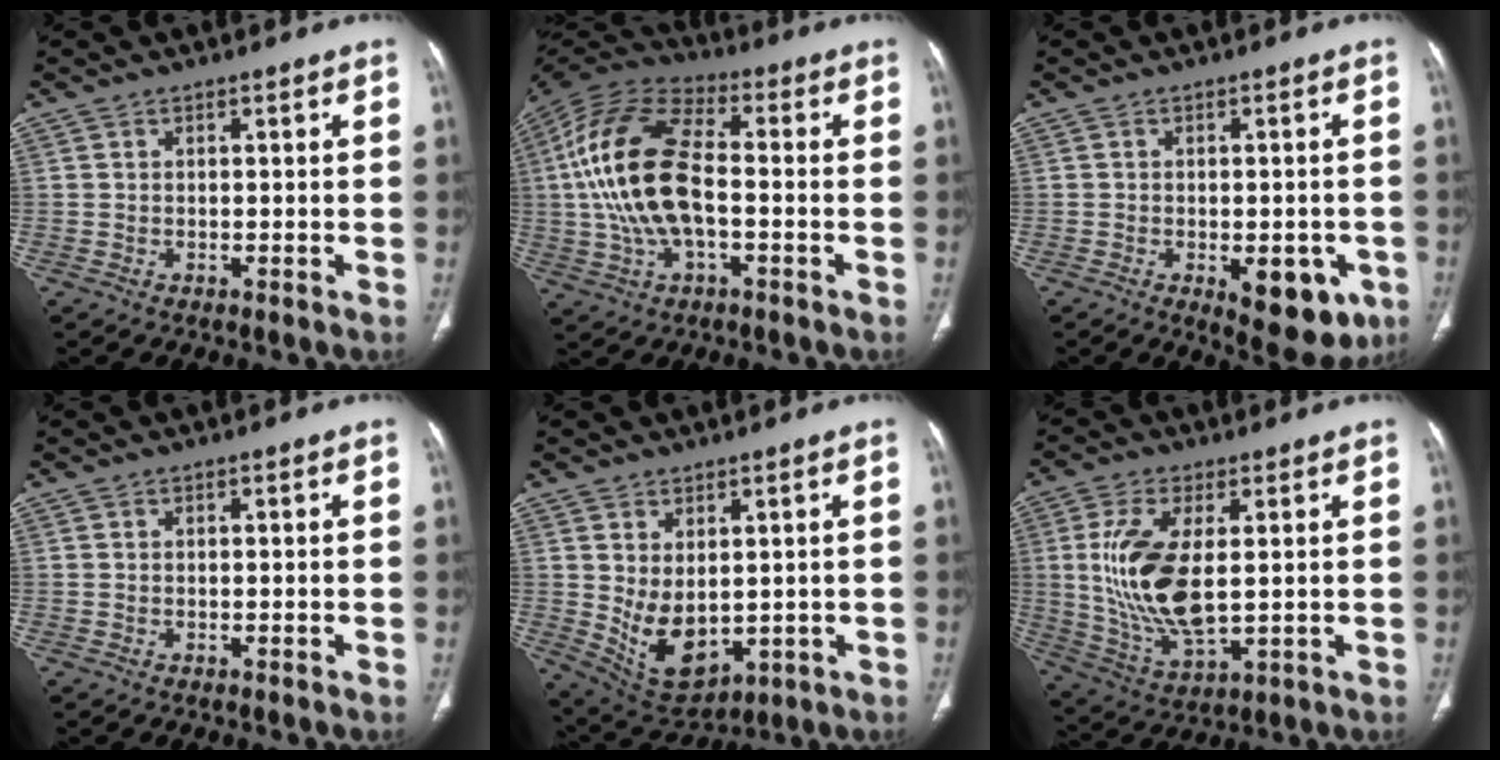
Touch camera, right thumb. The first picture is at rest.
{"total": 18.9, "force": [-0.8, 9.5, 16.3], "torque": [-0.334, 0.027, -0.019]}
{"total": 10.6, "force": [-4.0, 5.1, 8.5], "torque": [-0.079, 0.001, -0.040]}
{"total": 0.0}
{"total": 9.9, "force": [0.2, 6.1, 7.7], "torque": [-0.117, -0.013, 0.036]}
{"total": 14.7, "force": [1.5, 6.6, 13.0], "torque": [-0.271, -0.019, 0.042]}